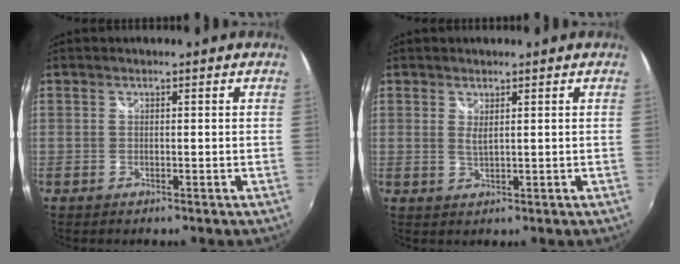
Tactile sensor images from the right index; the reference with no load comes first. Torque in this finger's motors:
{"motor_torque": [0.49, -0.02, 0.23, 0.02]}